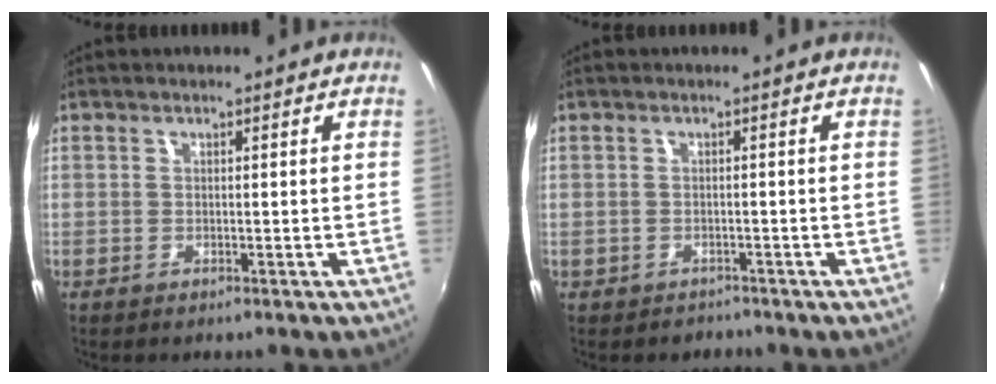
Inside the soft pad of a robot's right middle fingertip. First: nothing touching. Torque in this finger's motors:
{"motor_torque": [0.13, -0.20, -0.02, -0.03]}